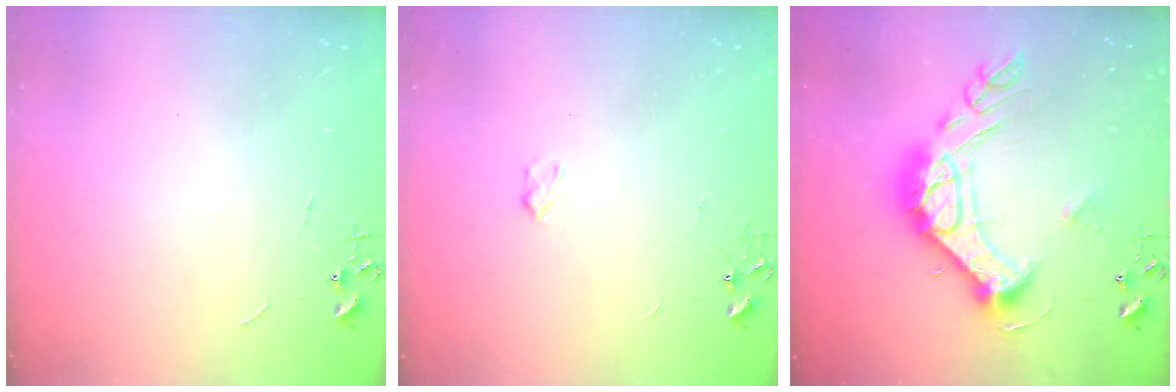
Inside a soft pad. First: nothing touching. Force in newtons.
{"total": 2.5, "press": 2.4, "slide": 0.4}
{"total": 22.5, "press": 22.4, "slide": 1.7}